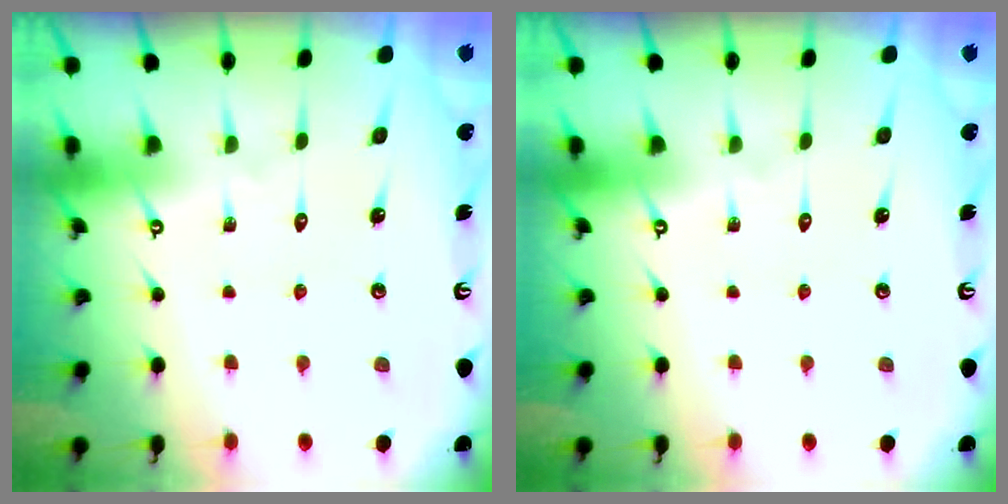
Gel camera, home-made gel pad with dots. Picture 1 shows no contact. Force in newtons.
{"total": 0.0}